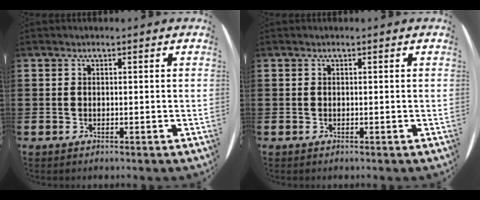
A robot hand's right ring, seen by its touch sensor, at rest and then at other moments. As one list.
[{"total": 0.0}]